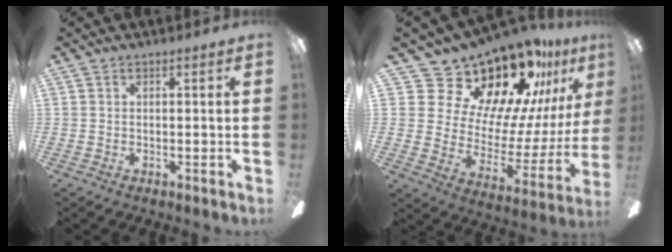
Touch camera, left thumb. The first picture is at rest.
{"total": 22.5, "force": [19.2, 9.1, 7.3], "torque": [-0.125, -0.151, 0.350]}